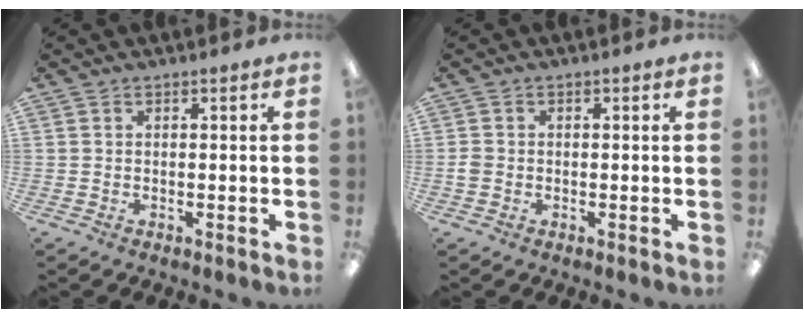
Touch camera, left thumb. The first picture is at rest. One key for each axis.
{"total": 1.6, "fx": -0.4, "fy": 1.4, "fz": 0.8, "tx": -0.013, "ty": 0.003, "tz": -0.007}